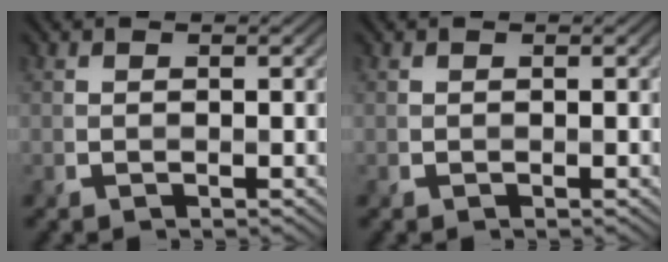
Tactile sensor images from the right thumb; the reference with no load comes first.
{"total": 0.0}